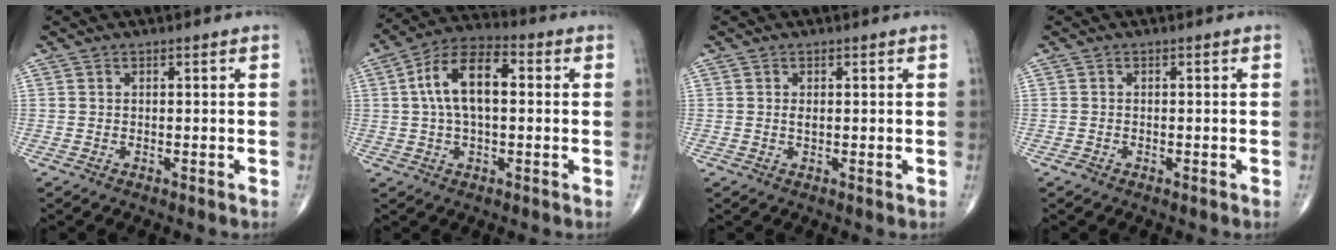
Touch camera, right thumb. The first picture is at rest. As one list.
[{"total": 12.2, "force": [1.6, 6.3, 10.3], "torque": [-0.187, 0.031, 0.020]}, {"total": 1.2, "force": [0.2, 0.5, 1.1], "torque": [-0.022, -0.003, 0.003]}, {"total": 0.7, "force": [-0.4, 0.4, 0.4], "torque": [-0.008, -0.001, -0.010]}]